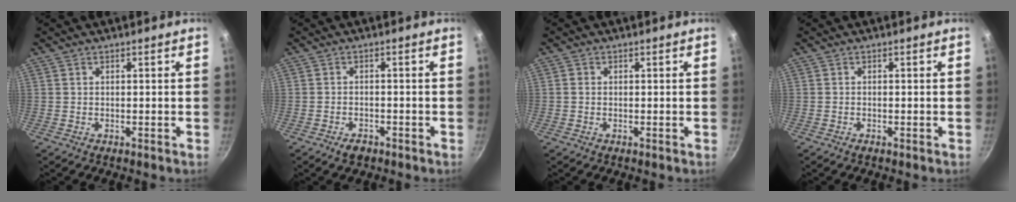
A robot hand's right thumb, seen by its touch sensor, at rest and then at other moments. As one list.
[{"total": 2.8, "force": [-1.9, 1.6, 1.3], "torque": [-0.019, 0.019, -0.026]}, {"total": 0.8, "force": [-0.1, 0.8, 0.3], "torque": [-0.006, 0.003, -0.004]}, {"total": 0.5, "force": [-0.4, 0.2, 0.3], "torque": [-0.007, 0.002, -0.009]}]